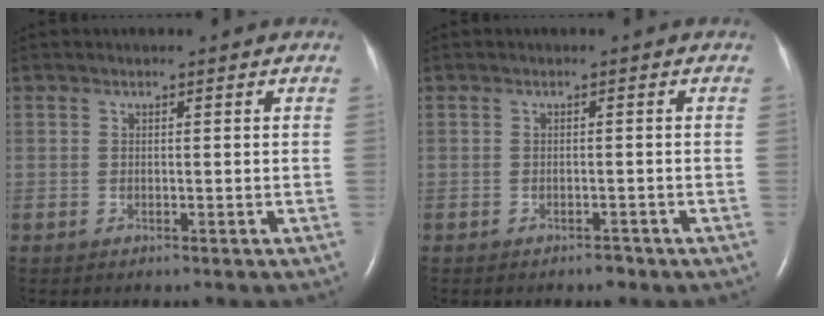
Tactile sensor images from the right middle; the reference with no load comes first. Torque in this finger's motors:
{"motor_torque": [-0.06, 0.09, -0.01, 0.00]}